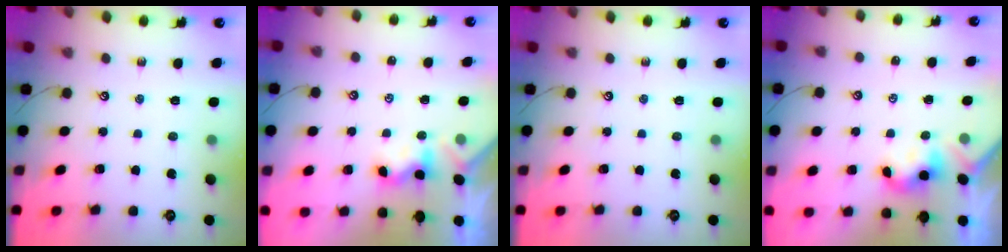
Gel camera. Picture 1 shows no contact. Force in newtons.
{"total": 1.6, "press": 1.5, "slide": 0.5}
{"total": 0.0}
{"total": 2.4, "press": 2.4, "slide": 0.2}